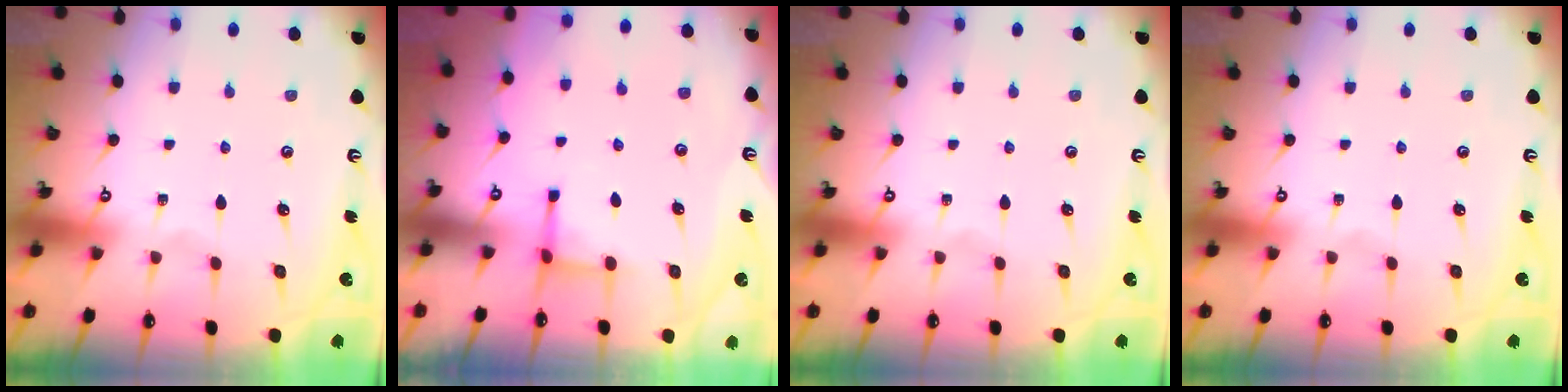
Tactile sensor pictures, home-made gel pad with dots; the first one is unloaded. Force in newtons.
{"total": 2.6, "press": 2.6, "slide": 0.7}
{"total": 0.0}
{"total": 0.0}